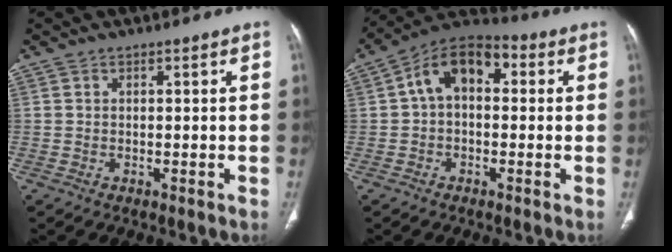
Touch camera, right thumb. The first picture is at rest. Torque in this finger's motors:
{"motor_torque": [-0.56, 0.95, 1.11, 0.03, 0.06]}